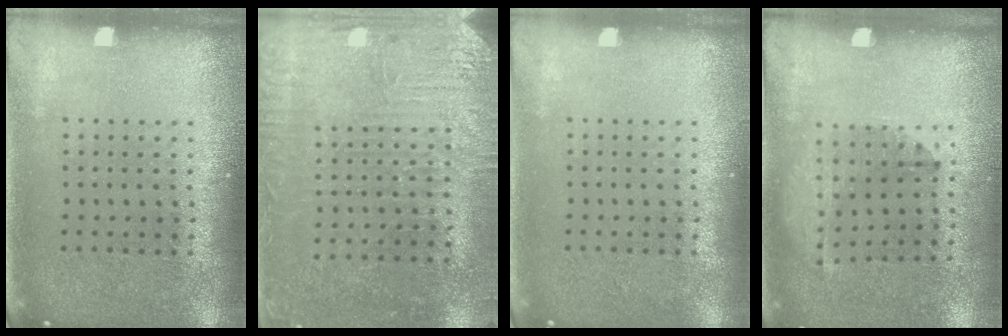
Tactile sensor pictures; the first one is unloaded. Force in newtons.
{"total": 3.1, "press": 3.0, "slide": 0.8}
{"total": 0.0}
{"total": 1.3, "press": 0.8, "slide": 1.0}